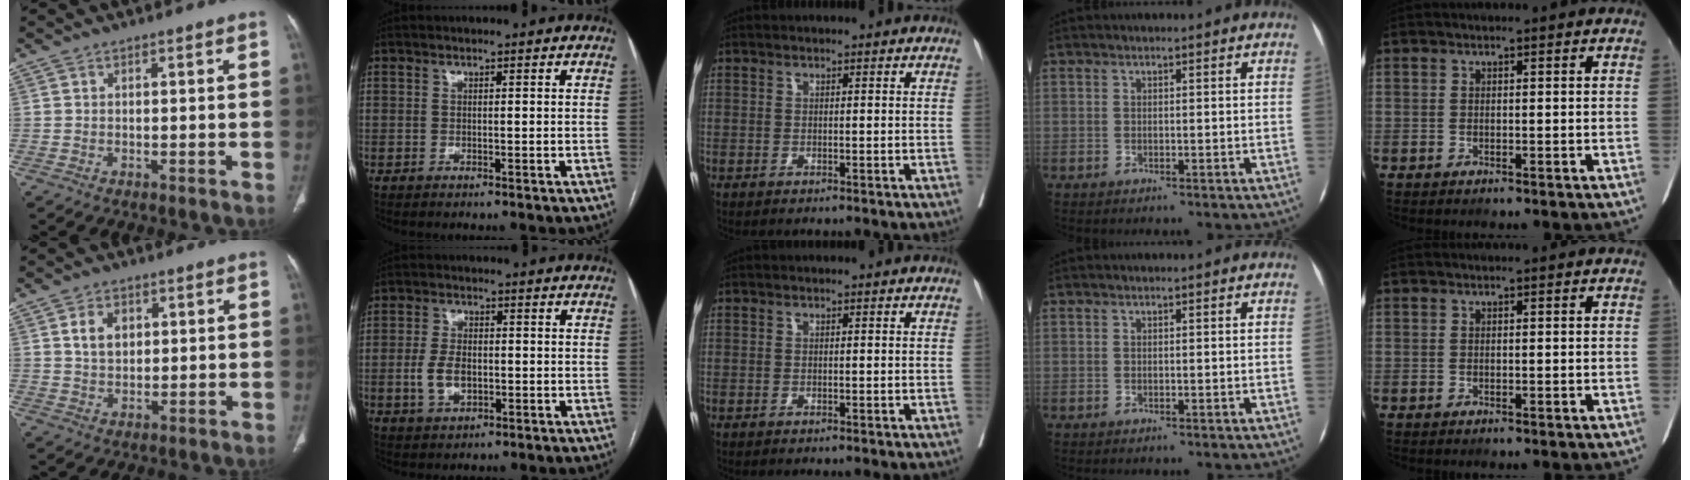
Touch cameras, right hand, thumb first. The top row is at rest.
{"thumb": {"total": 5.1, "force": [1.6, 3.6, 3.3], "torque": [-0.040, -0.006, 0.031]}, "index": {"total": 5.1, "force": [-1.0, 2.9, 4.0], "torque": [-0.086, 0.006, -0.014]}}